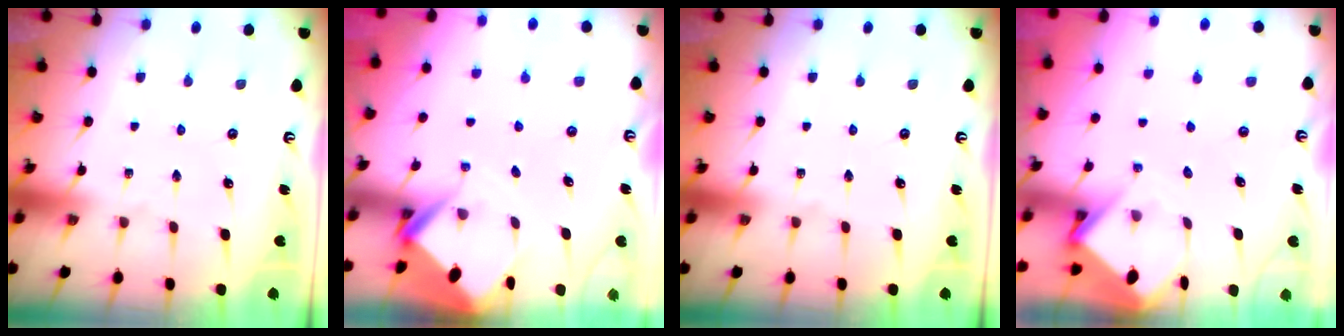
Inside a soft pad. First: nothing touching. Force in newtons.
{"total": 4.2, "press": 4.1, "slide": 0.4}
{"total": 0.0}
{"total": 4.2, "press": 4.2, "slide": 0.4}